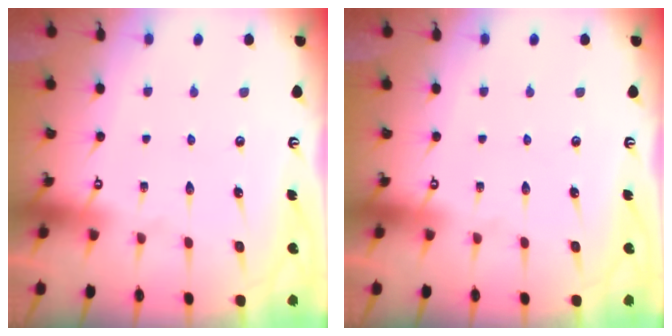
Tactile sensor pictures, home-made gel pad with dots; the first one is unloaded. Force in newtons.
{"total": 0.0}